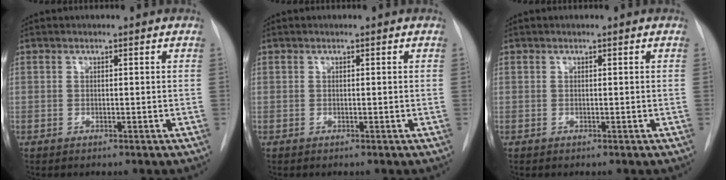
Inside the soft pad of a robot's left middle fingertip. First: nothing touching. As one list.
[{"total": 0.0}, {"total": 0.0}]